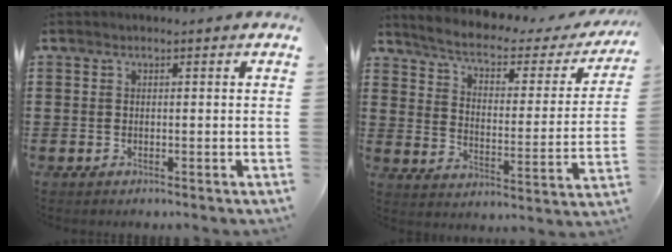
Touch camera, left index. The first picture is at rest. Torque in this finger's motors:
{"motor_torque": [1.07, -1.07, 0.29, 0.07]}